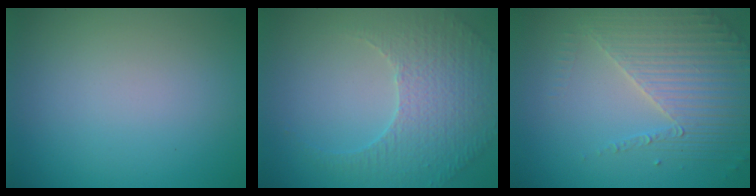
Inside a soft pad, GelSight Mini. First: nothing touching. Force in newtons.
{"total": 4.0, "press": 3.4, "slide": 2.2}
{"total": 4.0, "press": 3.8, "slide": 1.2}